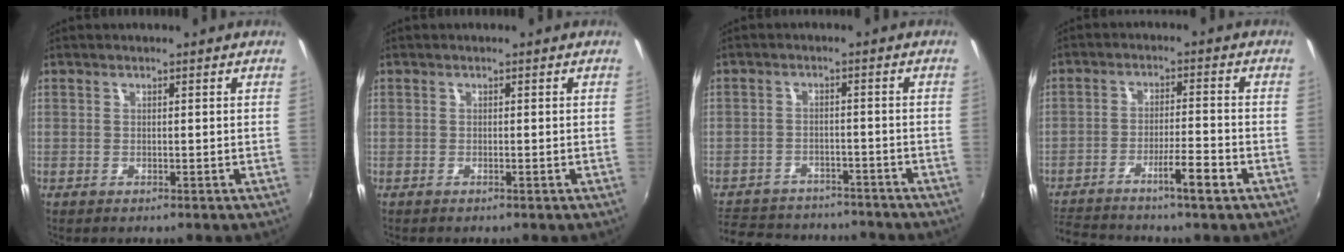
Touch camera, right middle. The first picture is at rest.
{"total": 0.0}
{"total": 14.5, "force": [-11.9, 7.1, 4.5], "torque": [-0.123, 0.031, -0.162]}
{"total": 7.6, "force": [-6.0, -0.1, 4.7], "torque": [-0.096, 0.004, -0.103]}